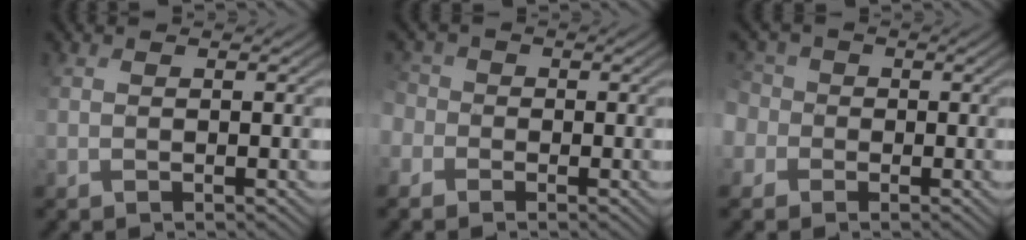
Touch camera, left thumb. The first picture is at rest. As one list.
[{"total": 2.9, "force": [-1.6, 2.4, 0.2], "torque": [-0.013, 0.000, -0.043]}, {"total": 4.8, "force": [-1.1, 4.5, 1.1], "torque": [-0.046, 0.003, -0.044]}]